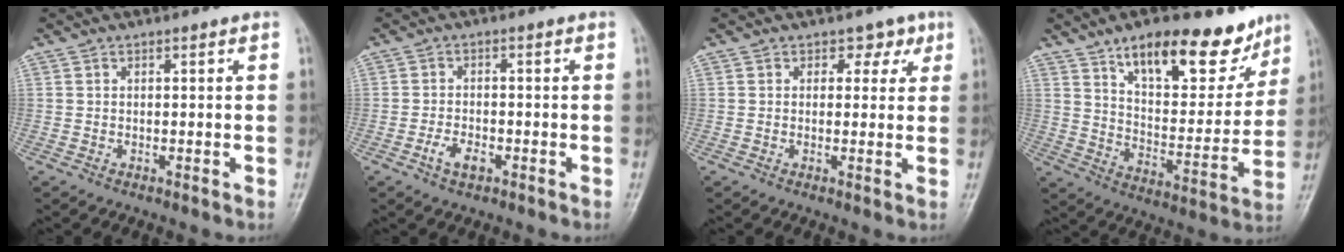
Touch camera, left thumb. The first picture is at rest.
{"total": 3.5, "force": [-1.7, 1.9, 2.3], "torque": [-0.043, 0.010, -0.032]}
{"total": 3.0, "force": [1.5, 2.4, 1.1], "torque": [0.013, -0.004, 0.013]}
{"total": 19.7, "force": [12.9, 8.5, 12.1], "torque": [-0.122, -0.065, 0.205]}